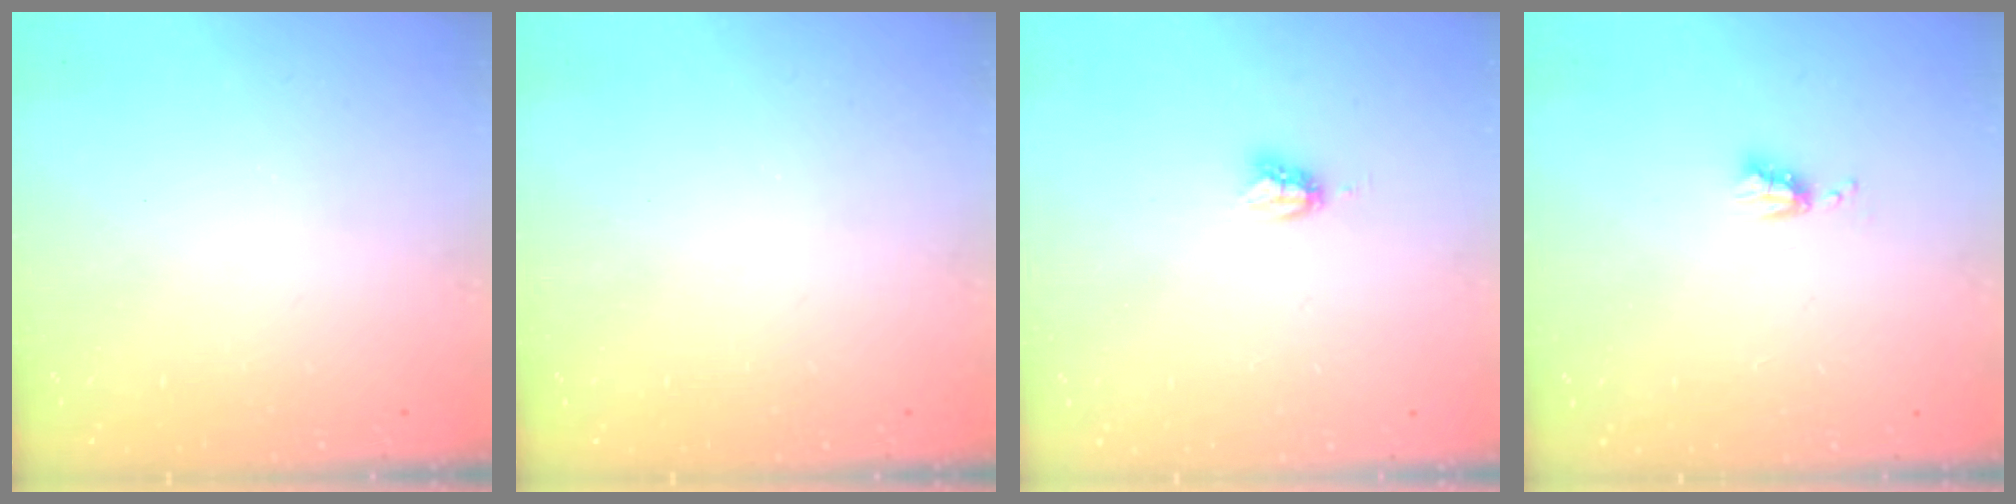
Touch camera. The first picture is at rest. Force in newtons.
{"total": 0.0}
{"total": 3.4, "press": 3.4, "slide": 0.4}
{"total": 4.1, "press": 4.0, "slide": 0.5}